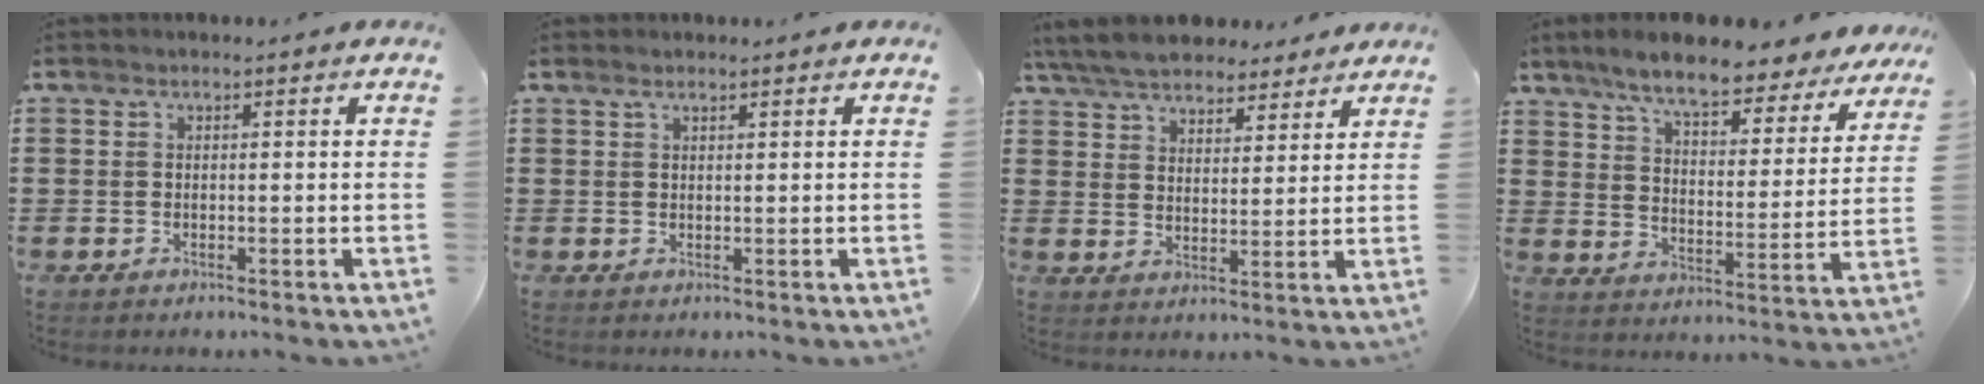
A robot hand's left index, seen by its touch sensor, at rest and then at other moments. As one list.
[{"total": 0.8, "force": [0.7, 0.1, 0.5], "torque": [-0.011, 0.000, 0.013]}, {"total": 6.7, "force": [6.2, 1.9, 1.8], "torque": [-0.061, -0.014, 0.115]}, {"total": 7.8, "force": [6.8, 0.8, 3.6], "torque": [-0.092, -0.037, 0.114]}]